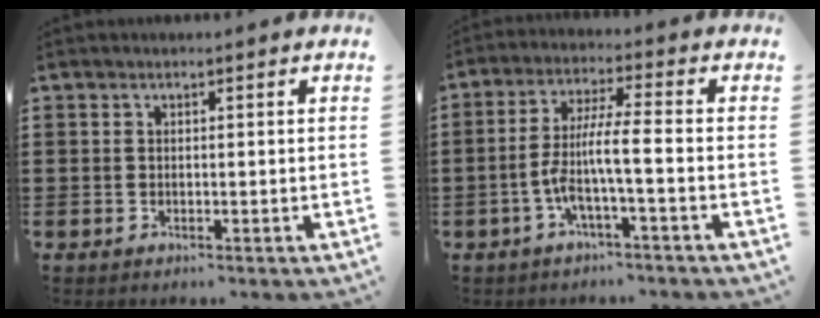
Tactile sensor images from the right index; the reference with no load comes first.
{"total": 6.5, "force": [-2.4, 0.2, 6.0], "torque": [-0.134, -0.009, -0.056]}